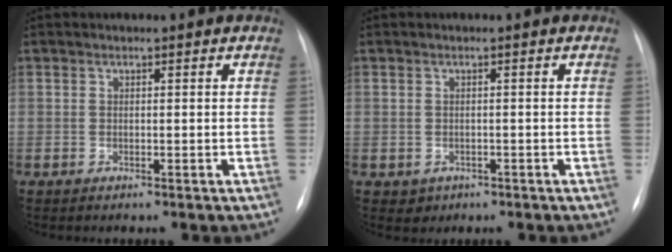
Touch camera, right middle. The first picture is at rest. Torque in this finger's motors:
{"motor_torque": [0.47, -0.27, 0.06, 0.01]}